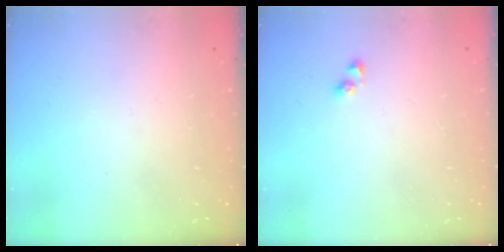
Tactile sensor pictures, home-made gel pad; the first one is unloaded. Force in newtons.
{"total": 2.4, "press": 2.0, "slide": 1.3}